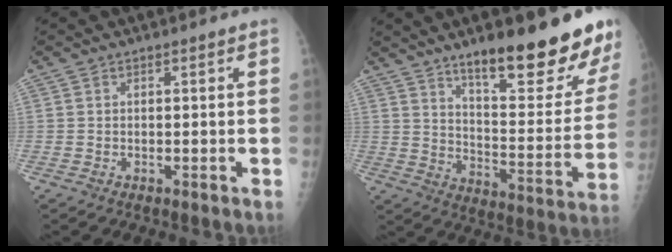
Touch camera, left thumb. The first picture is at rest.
{"total": 23.0, "force": [15.9, 5.1, 15.8], "torque": [-0.184, -0.096, 0.239]}